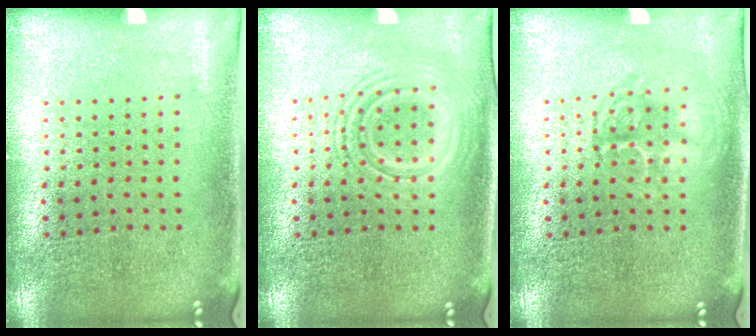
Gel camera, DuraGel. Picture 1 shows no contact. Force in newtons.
{"total": 2.4, "press": 2.4, "slide": 0.4}
{"total": 1.3, "press": 1.3, "slide": 0.2}